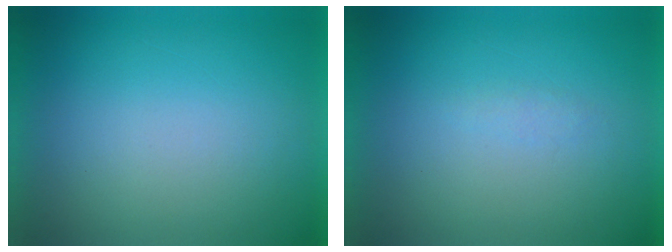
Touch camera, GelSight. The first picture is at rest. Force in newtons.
{"total": 1.0}